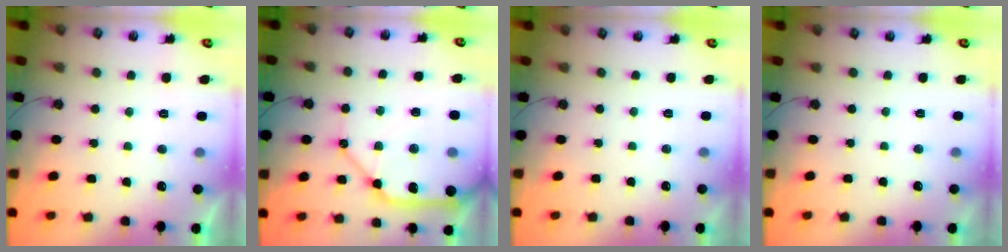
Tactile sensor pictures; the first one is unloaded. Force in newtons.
{"total": 22.6, "press": 22.3, "slide": 3.1}
{"total": 0.0}
{"total": 0.0}